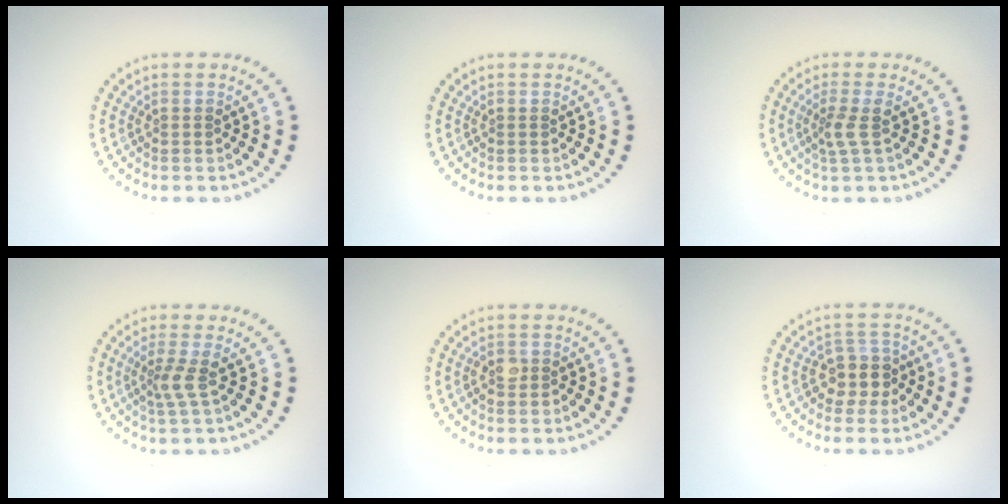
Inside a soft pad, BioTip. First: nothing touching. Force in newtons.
{"total": 0.0}
{"total": 2.0, "press": 1.5, "slide": 1.3}
{"total": 2.0, "press": 1.3, "slide": 1.5}
{"total": 1.4, "press": 1.3, "slide": 0.5}
{"total": 2.8, "press": 2.4, "slide": 1.6}